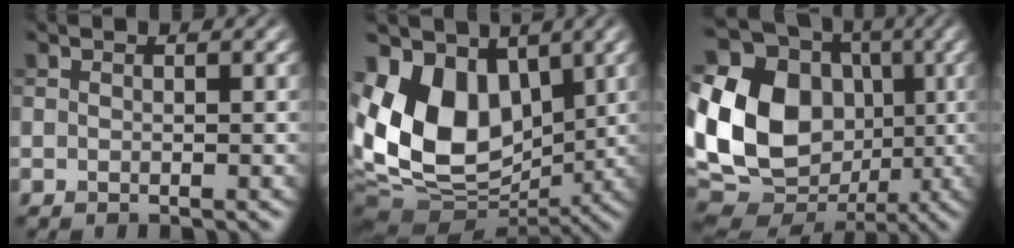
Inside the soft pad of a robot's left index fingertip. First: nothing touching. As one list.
[{"total": 11.6, "force": [1.5, 8.0, 8.3], "torque": [-0.172, -0.006, 0.016]}, {"total": 18.6, "force": [-0.4, 15.2, 10.7], "torque": [-0.248, 0.013, -0.012]}]